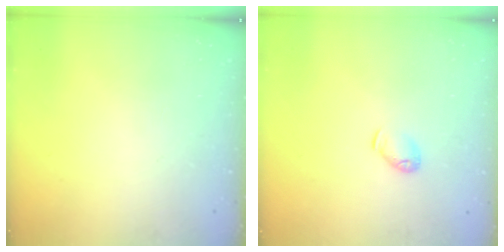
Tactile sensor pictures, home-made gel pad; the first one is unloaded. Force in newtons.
{"total": 6.2, "press": 6.0, "slide": 1.3}